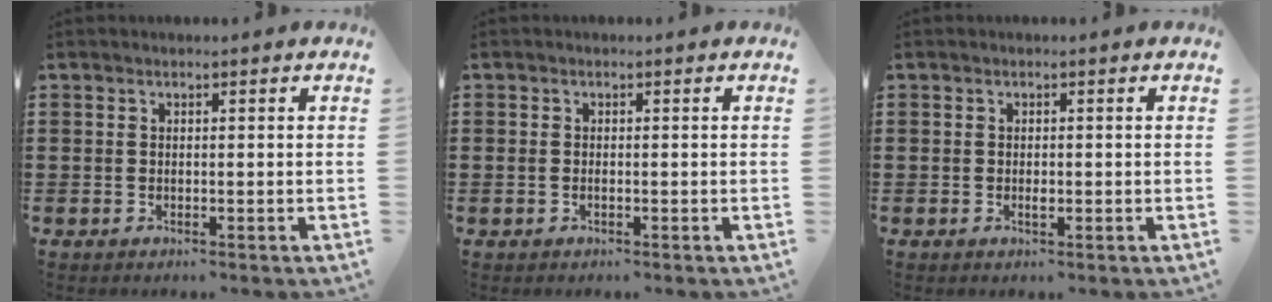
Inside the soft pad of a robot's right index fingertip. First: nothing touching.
{"total": 0.7, "force": [-0.3, 0.2, 0.6], "torque": [-0.013, -0.006, -0.003]}
{"total": 1.0, "force": [-0.2, 0.3, 1.0], "torque": [-0.019, -0.005, -0.003]}